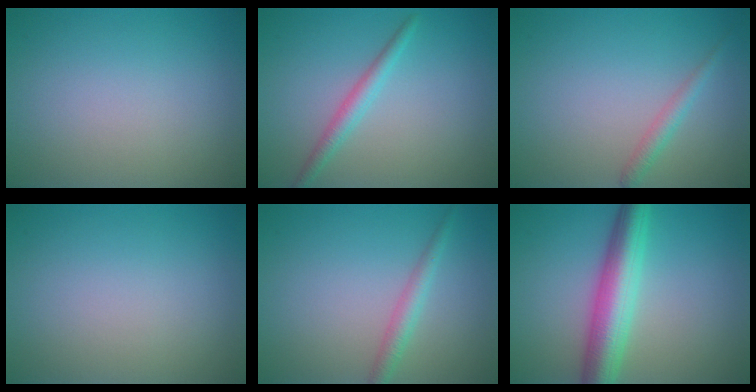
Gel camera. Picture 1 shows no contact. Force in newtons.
{"total": 2.0, "press": 2.0, "slide": 0.0}
{"total": 1.4, "press": 1.4, "slide": 0.0}
{"total": 0.0}
{"total": 2.0, "press": 2.0, "slide": 0.1}
{"total": 6.3, "press": 6.3, "slide": 0.2}